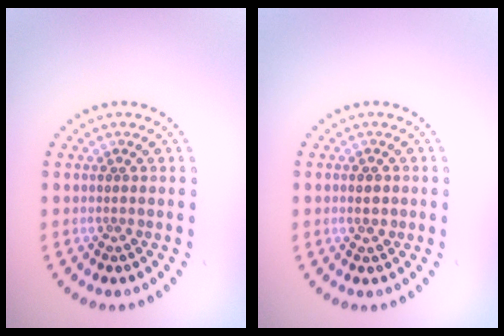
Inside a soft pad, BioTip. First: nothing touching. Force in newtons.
{"total": 1.9, "press": 1.9, "slide": 0.1}